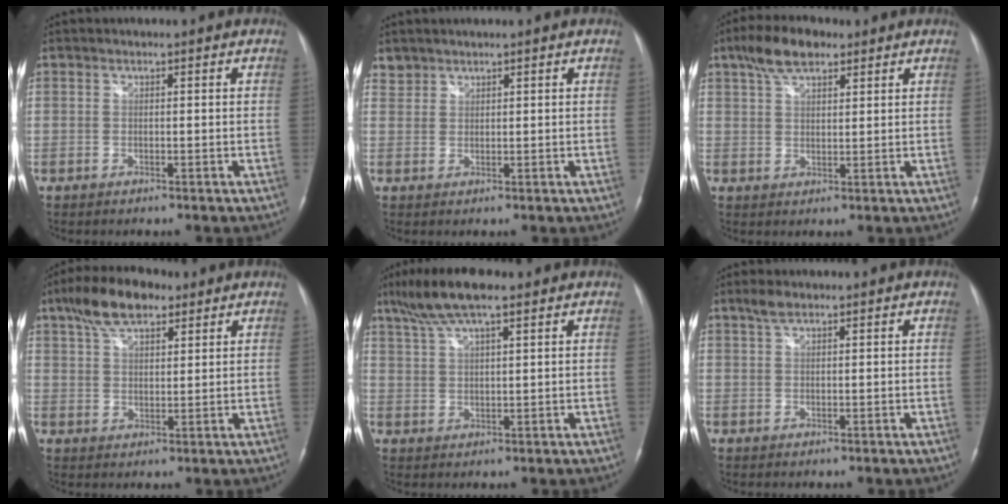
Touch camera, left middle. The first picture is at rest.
{"total": 2.0, "force": [1.6, 1.1, -0.3], "torque": [0.012, 0.009, 0.027]}
{"total": 7.0, "force": [4.6, 3.0, 4.4], "torque": [-0.088, 0.020, 0.084]}
{"total": 9.0, "force": [5.8, 3.8, 5.7], "torque": [-0.112, 0.023, 0.106]}
{"total": 8.8, "force": [6.2, 1.6, 6.1], "torque": [-0.123, 0.021, 0.111]}
{"total": 2.0, "force": [1.4, 0.7, 1.2], "torque": [-0.028, 0.009, 0.030]}